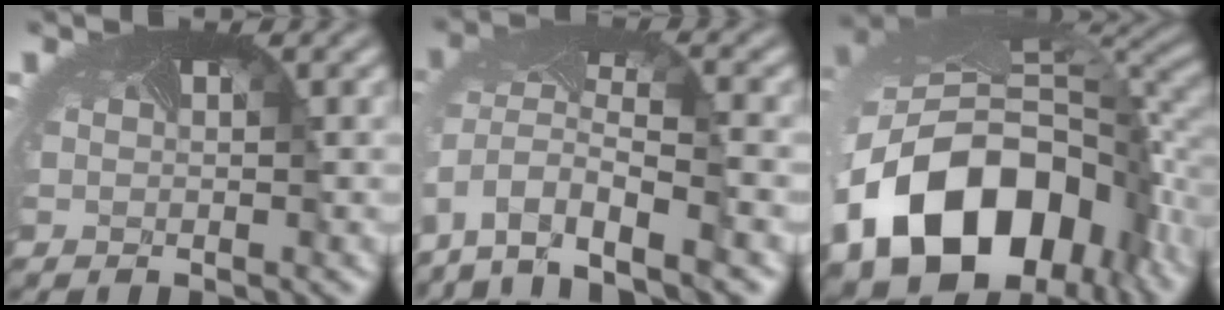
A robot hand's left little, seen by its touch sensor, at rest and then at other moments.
{"total": 9.3, "force": [-5.5, 4.4, 6.1], "torque": [-0.155, -0.032, -0.079]}
{"total": 16.4, "force": [-6.3, 11.4, 9.9], "torque": [-0.241, -0.057, -0.081]}